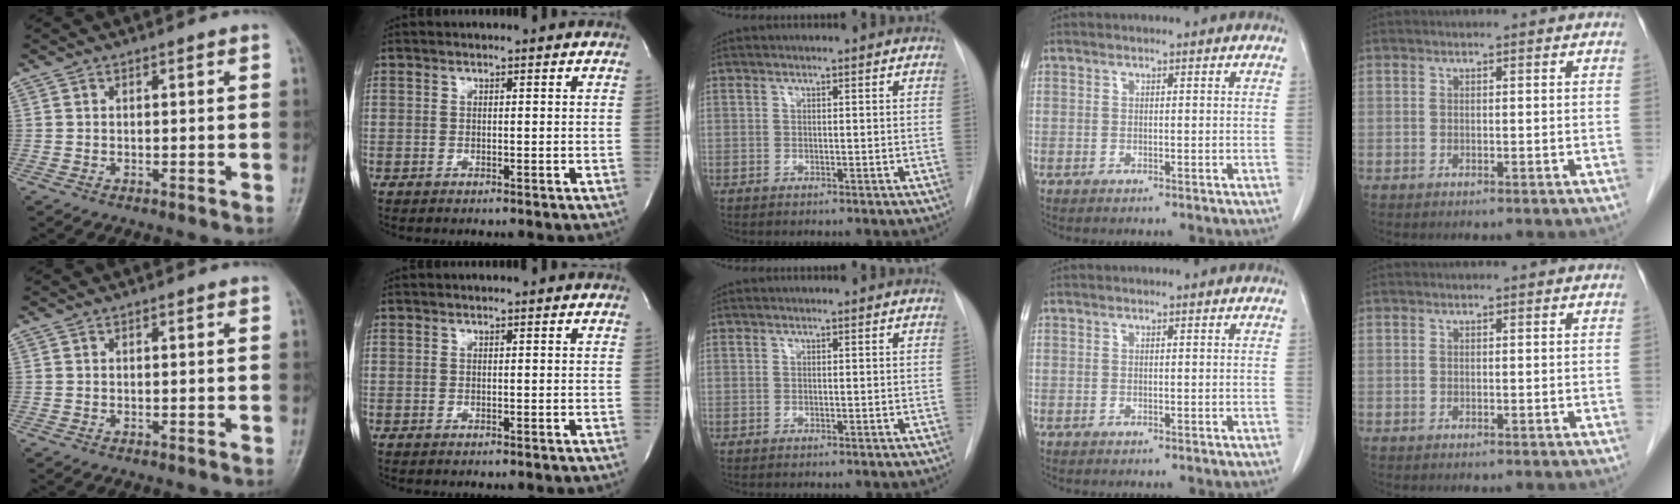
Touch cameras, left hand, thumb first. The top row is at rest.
{}